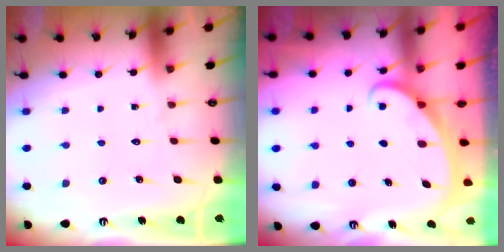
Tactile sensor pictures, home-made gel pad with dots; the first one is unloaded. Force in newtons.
{"total": 2.2, "press": 2.2, "slide": 0.3}